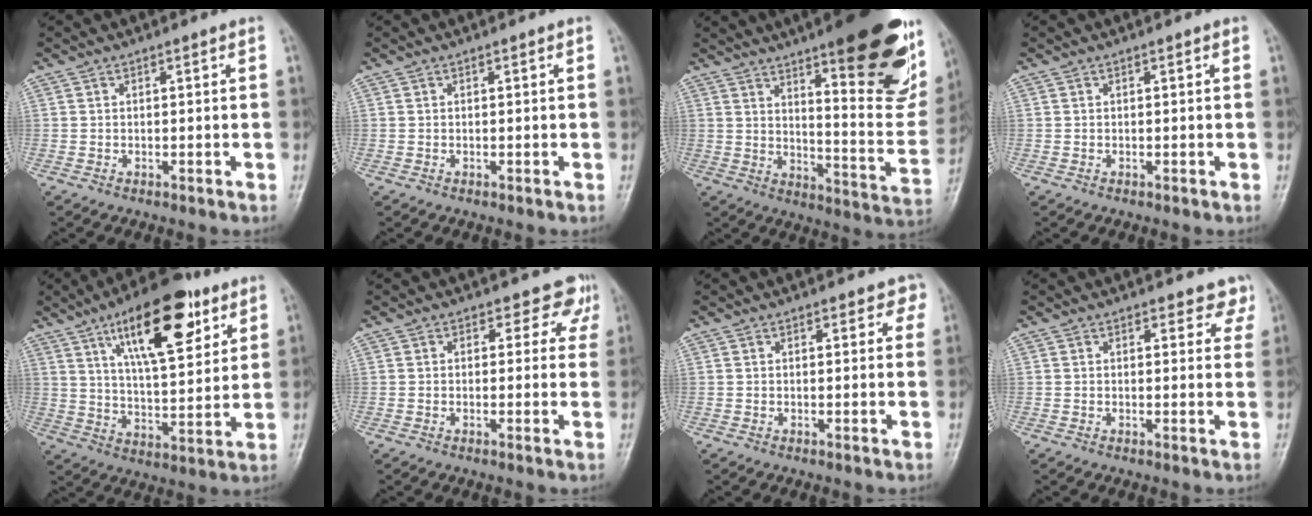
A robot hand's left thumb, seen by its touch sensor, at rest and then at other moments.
{"total": 0.0}
{"total": 27.1, "force": [15.4, 6.8, 21.2], "torque": [-0.246, -0.072, 0.219]}
{"total": 0.0}
{"total": 19.5, "force": [10.1, 7.6, 14.9], "torque": [-0.197, -0.036, 0.164]}
{"total": 4.5, "force": [3.2, 3.1, 0.4], "torque": [0.032, -0.016, 0.018]}
{"total": 2.6, "force": [1.8, 1.5, 1.0], "torque": [0.018, -0.004, 0.013]}
{"total": 4.1, "force": [3.5, 2.1, 0.7], "torque": [0.027, -0.019, 0.024]}